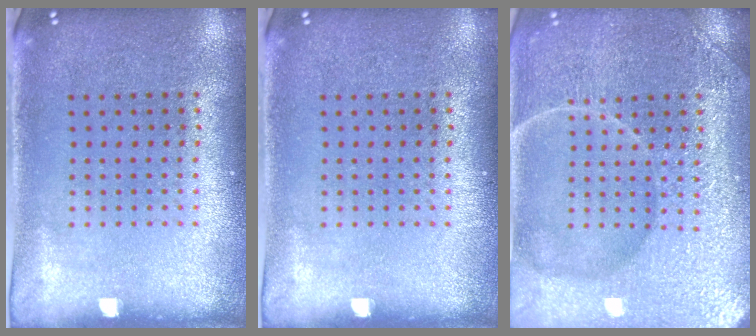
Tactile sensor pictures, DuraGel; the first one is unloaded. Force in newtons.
{"total": 0.0}
{"total": 7.4, "press": 7.4, "slide": 0.9}